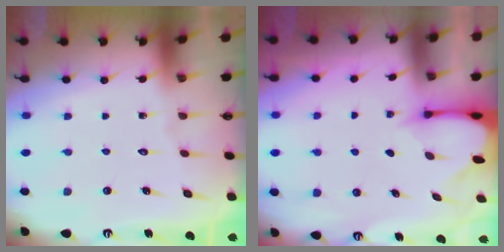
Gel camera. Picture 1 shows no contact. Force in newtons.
{"total": 2.5, "press": 2.5, "slide": 0.3}